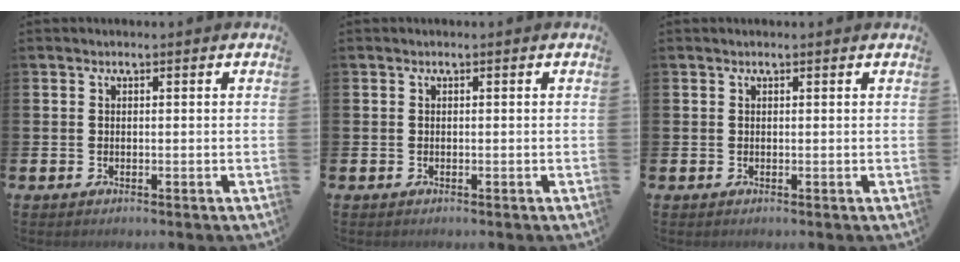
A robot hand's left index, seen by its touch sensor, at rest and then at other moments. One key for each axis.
{"total": 0.0}
{"total": 0.0}